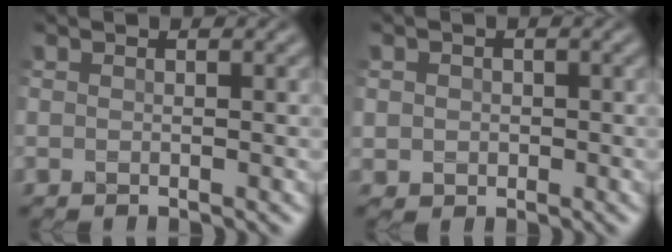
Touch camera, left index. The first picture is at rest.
{"total": 2.1, "force": [0.4, 2.0, 0.4], "torque": [0.014, 0.004, -0.013]}